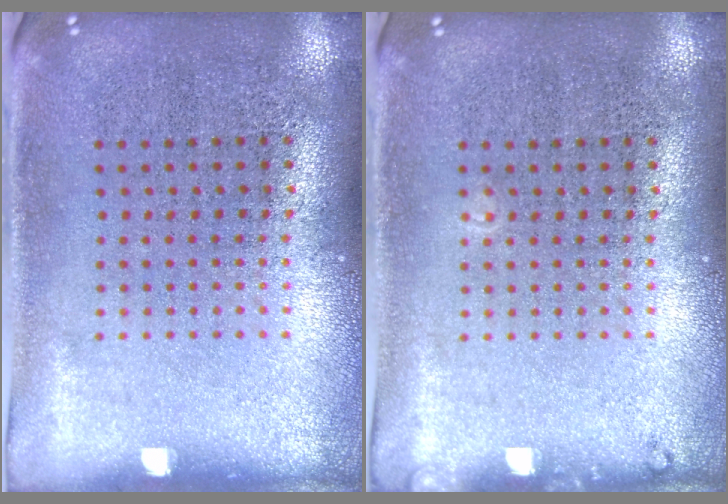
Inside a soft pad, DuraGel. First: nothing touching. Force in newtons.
{"total": 0.7, "press": 0.7, "slide": 0.2}